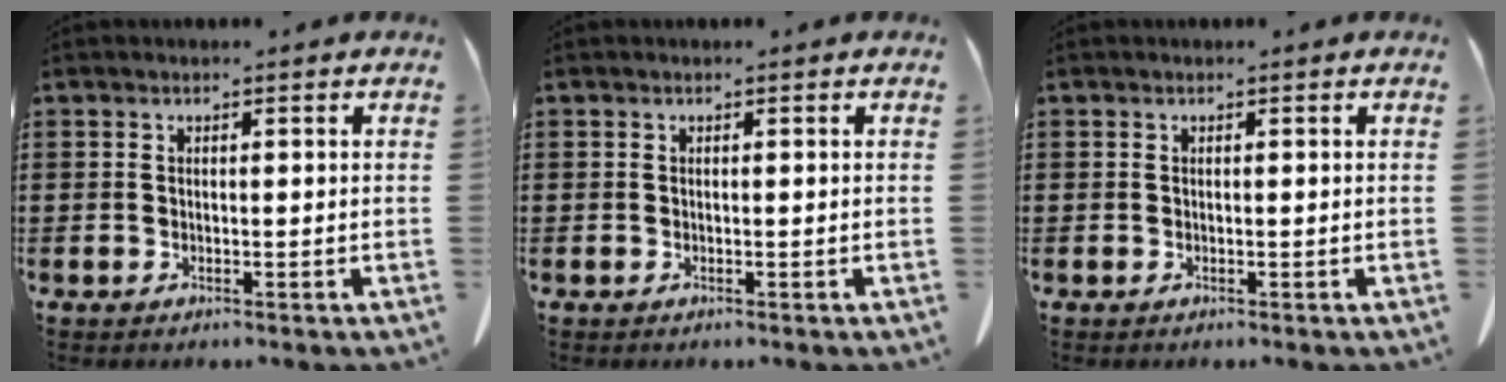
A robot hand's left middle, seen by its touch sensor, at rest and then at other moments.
{"total": 0.0}
{"total": 0.0}